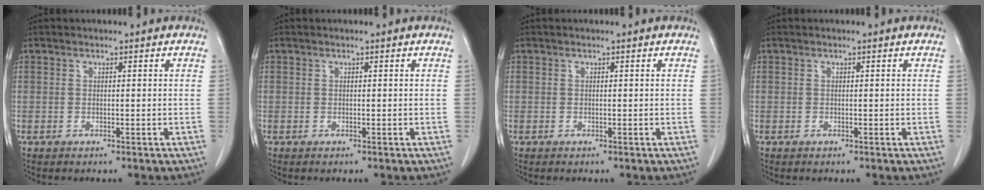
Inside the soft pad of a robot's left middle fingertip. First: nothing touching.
{"total": 0.0}
{"total": 0.0}
{"total": 0.0}